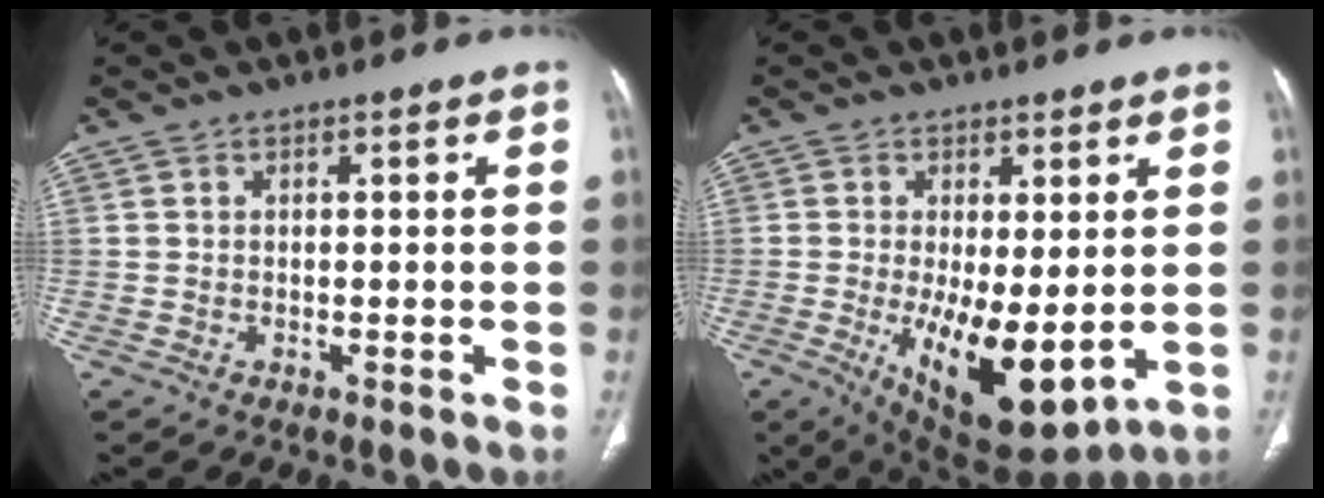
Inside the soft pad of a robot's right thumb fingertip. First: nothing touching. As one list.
[{"total": 13.3, "force": [-1.8, 5.4, 12.0], "torque": [-0.187, -0.030, -0.011]}]